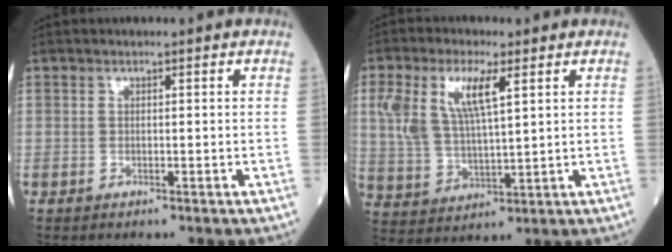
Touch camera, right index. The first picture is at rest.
{"total": 9.7, "force": [3.9, 3.0, 8.3], "torque": [-0.192, 0.015, 0.084]}